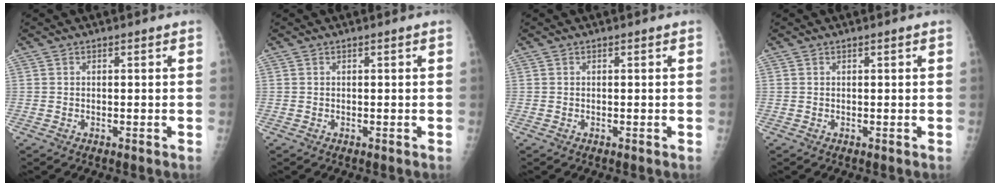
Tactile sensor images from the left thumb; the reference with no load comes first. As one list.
[{"total": 0.0}, {"total": 0.0}, {"total": 0.0}]